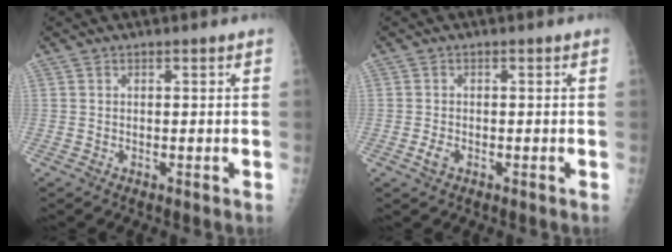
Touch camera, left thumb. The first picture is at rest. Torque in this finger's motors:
{"motor_torque": [-0.17, 0.06, 0.20, 0.07, 0.00]}